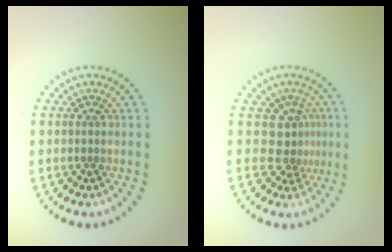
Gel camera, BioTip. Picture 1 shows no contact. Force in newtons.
{"total": 3.0, "press": 2.1, "slide": 2.2}